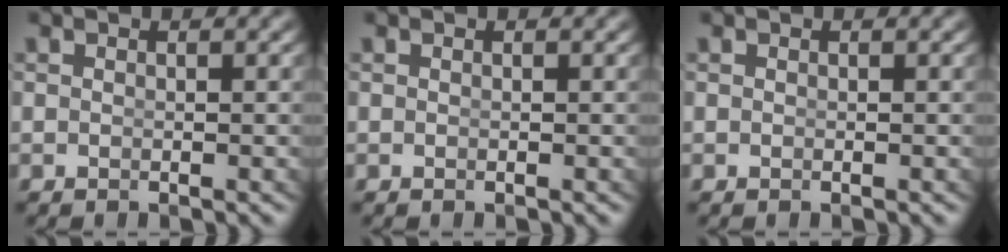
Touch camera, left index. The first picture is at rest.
{"total": 0.0}
{"total": 0.0}